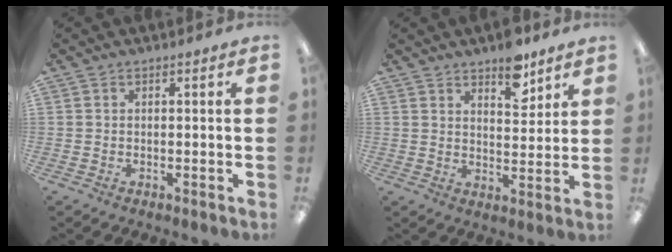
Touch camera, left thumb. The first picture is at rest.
{"total": 8.4, "force": [6.1, 3.8, 4.3], "torque": [-0.044, -0.037, 0.103]}